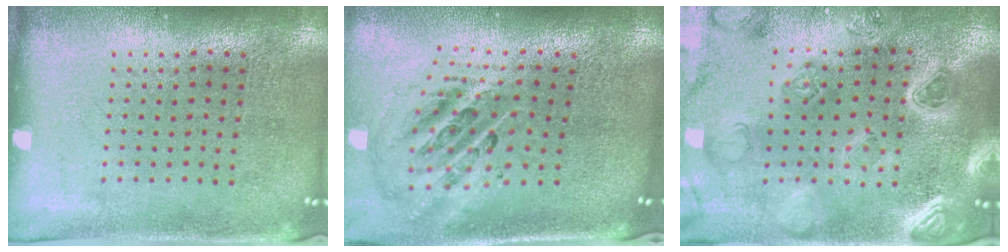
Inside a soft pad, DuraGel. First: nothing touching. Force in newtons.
{"total": 2.7, "press": 1.9, "slide": 1.9}
{"total": 2.7, "press": 2.6, "slide": 0.4}